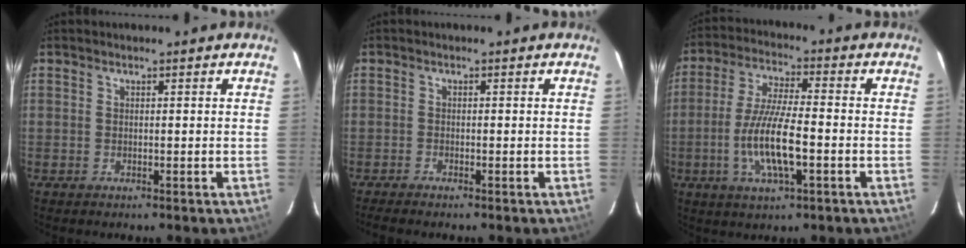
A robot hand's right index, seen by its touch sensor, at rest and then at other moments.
{"total": 2.3, "force": [-2.1, 0.1, 1.0], "torque": [-0.029, -0.007, -0.038]}
{"total": 11.5, "force": [-3.2, 2.5, 10.8], "torque": [-0.217, -0.008, -0.060]}